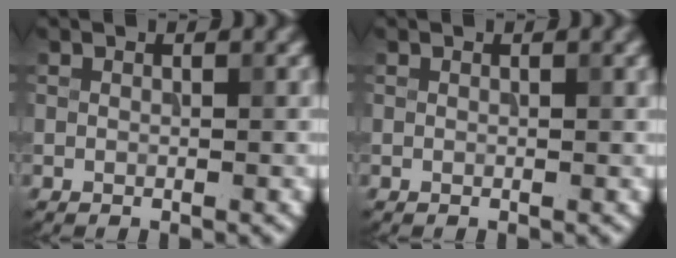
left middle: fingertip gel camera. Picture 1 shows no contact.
{"total": 0.6, "force": [0.3, 0.1, 0.6], "torque": [-0.007, 0.003, 0.003]}